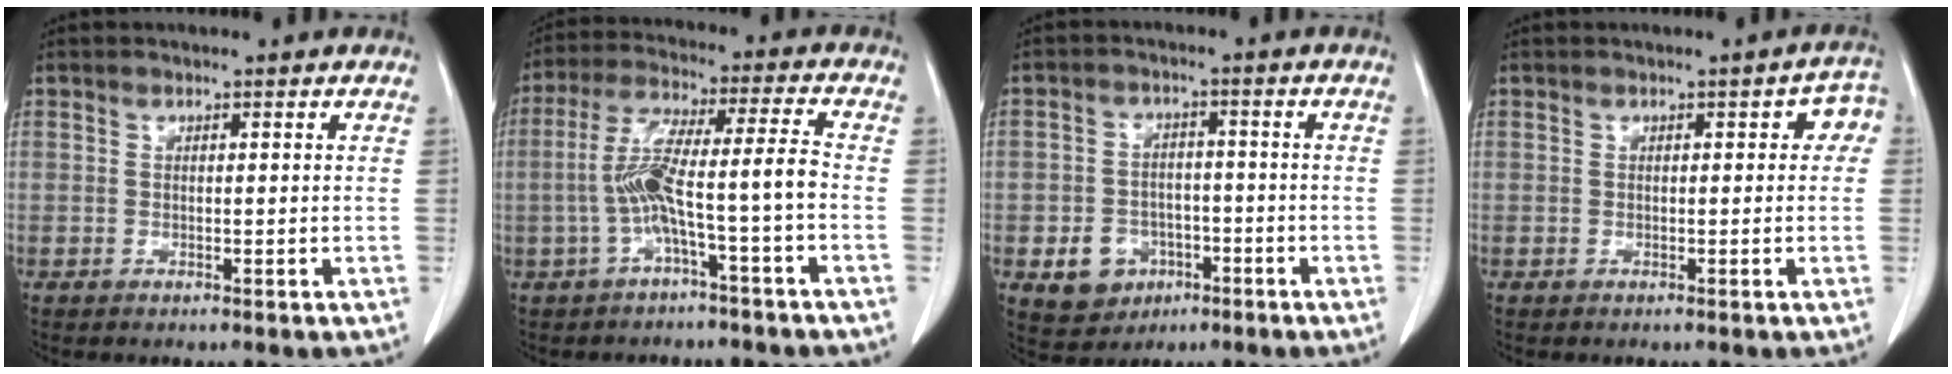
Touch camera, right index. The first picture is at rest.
{"total": 9.2, "force": [-2.7, -0.2, 8.8], "torque": [-0.175, 0.029, -0.048]}
{"total": 6.6, "force": [-2.7, 5.5, 2.6], "torque": [-0.050, 0.007, -0.031]}
{"total": 3.3, "force": [0.5, 1.7, 2.8], "torque": [-0.024, 0.019, 0.001]}